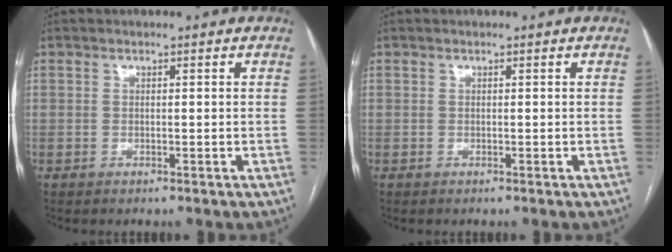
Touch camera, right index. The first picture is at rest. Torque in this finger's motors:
{"motor_torque": [0.00, 0.00, 0.00, 0.00]}